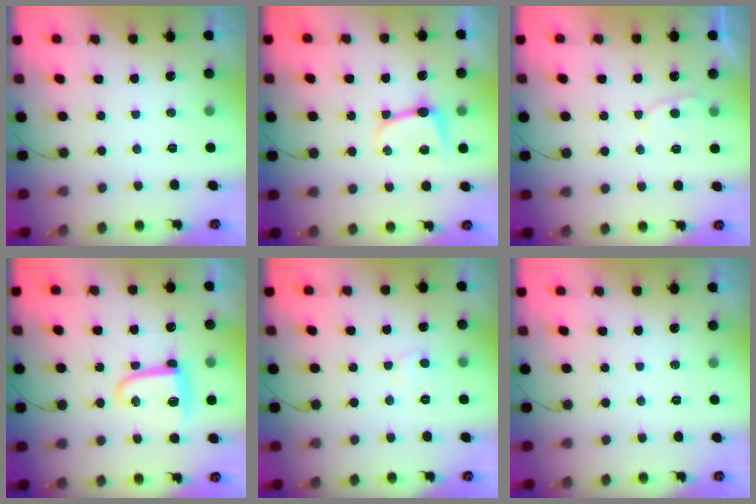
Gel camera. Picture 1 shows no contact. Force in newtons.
{"total": 7.2, "press": 7.1, "slide": 0.7}
{"total": 4.0, "press": 3.9, "slide": 0.5}
{"total": 10.6, "press": 10.5, "slide": 0.5}
{"total": 5.5, "press": 5.5, "slide": 0.5}
{"total": 0.0}